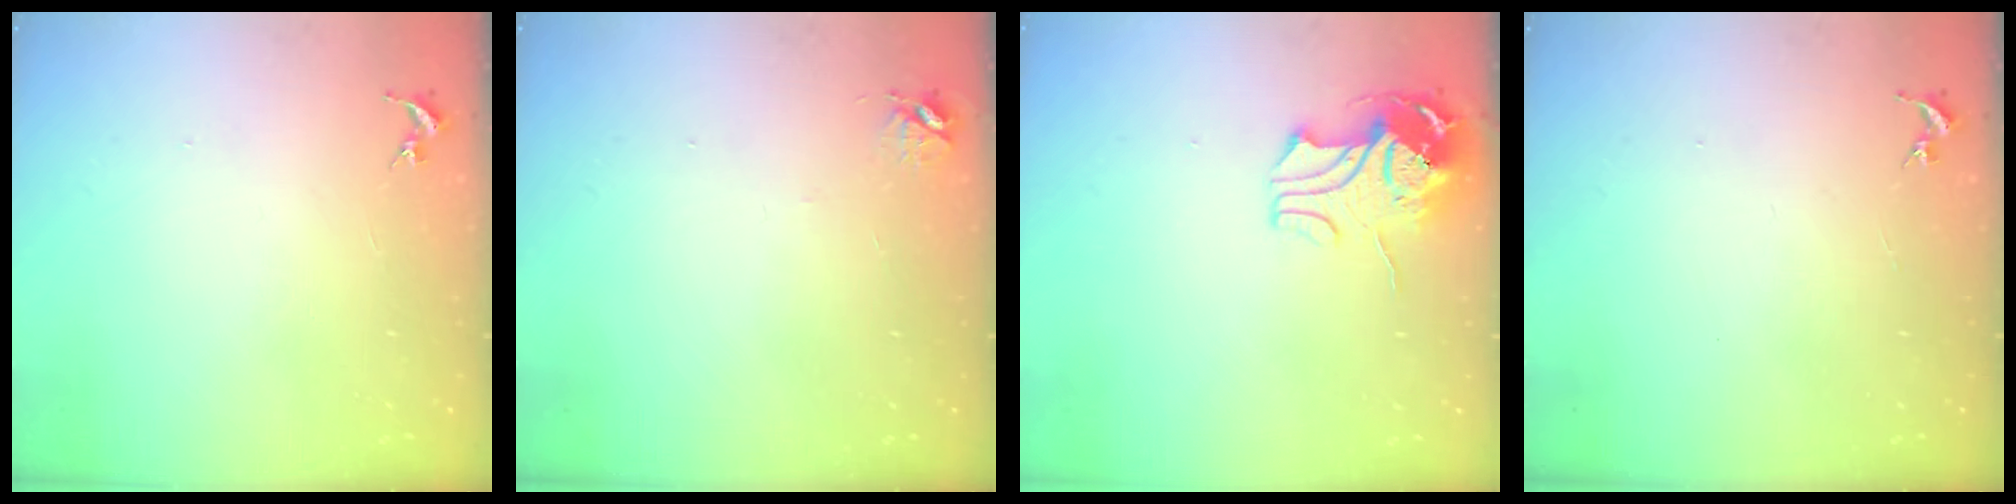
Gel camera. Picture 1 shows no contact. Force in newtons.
{"total": 4.7, "press": 4.7, "slide": 0.6}
{"total": 10.9, "press": 10.9, "slide": 1.1}
{"total": 0.0}